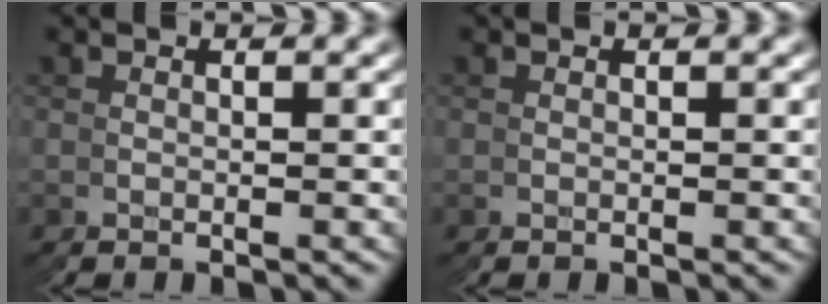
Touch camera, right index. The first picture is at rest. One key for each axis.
{"total": 0.0}